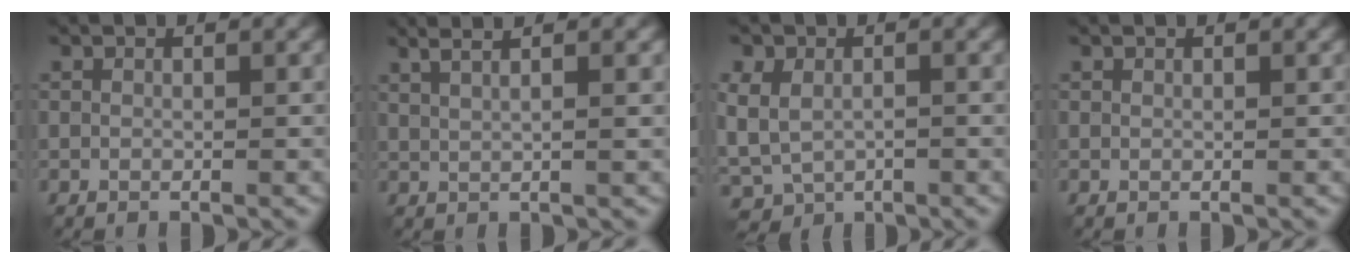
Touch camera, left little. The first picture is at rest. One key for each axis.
{"total": 4.6, "fx": 2.7, "fy": 1.6, "fz": 3.3, "tx": -0.038, "ty": 0.023, "tz": 0.021}
{"total": 4.8, "fx": -0.3, "fy": 3.7, "fz": 3.1, "tx": -0.063, "ty": -0.011, "tz": 0.001}
{"total": 0.0}